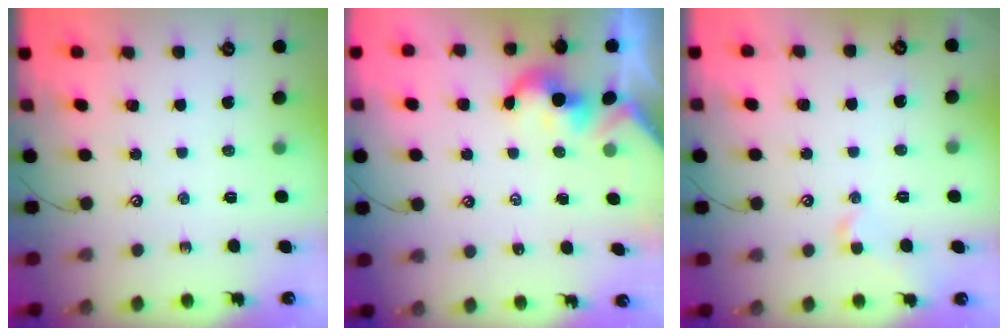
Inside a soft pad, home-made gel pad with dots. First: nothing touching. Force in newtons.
{"total": 2.1, "press": 2.1, "slide": 0.4}
{"total": 0.9, "press": 0.8, "slide": 0.5}